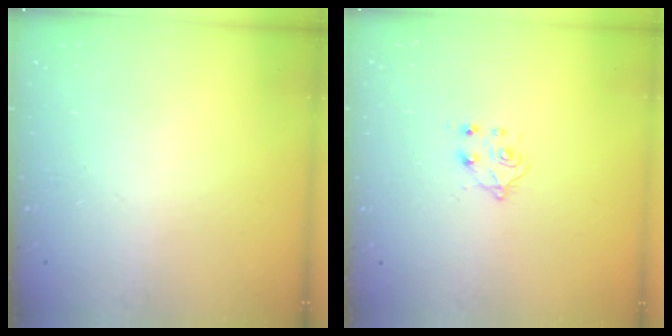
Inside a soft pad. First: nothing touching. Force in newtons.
{"total": 5.5, "press": 5.4, "slide": 0.6}